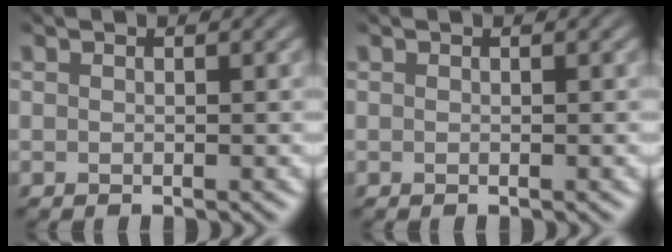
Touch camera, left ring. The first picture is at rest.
{"total": 0.0}